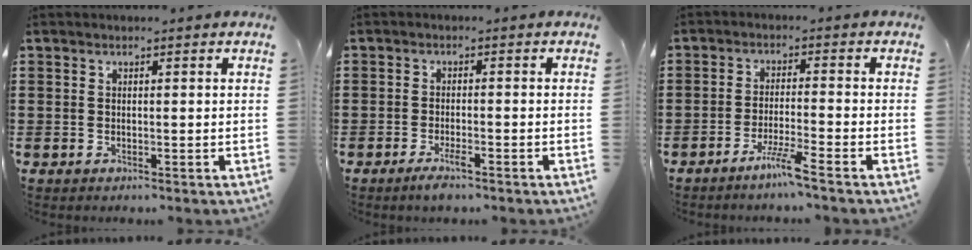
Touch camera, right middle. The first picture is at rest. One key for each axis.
{"total": 2.5, "fx": -1.6, "fy": 0.4, "fz": 1.9, "tx": -0.038, "ty": -0.002, "tz": -0.031}
{"total": 4.4, "fx": -3.4, "fy": -0.4, "fz": 2.8, "tx": -0.052, "ty": -0.006, "tz": -0.063}